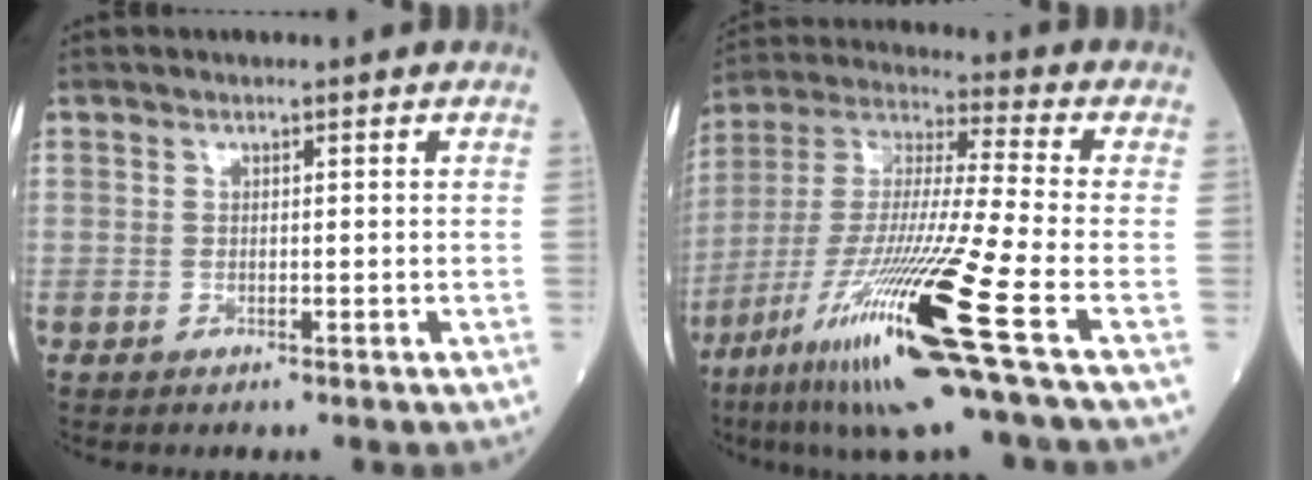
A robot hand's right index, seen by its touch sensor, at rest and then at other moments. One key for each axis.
{"total": 21.7, "fx": -10.1, "fy": -0.4, "fz": 19.2, "tx": -0.388, "ty": -0.052, "tz": -0.192}